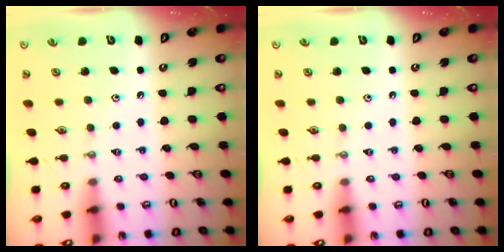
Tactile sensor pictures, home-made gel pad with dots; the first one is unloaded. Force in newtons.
{"total": 0.0}